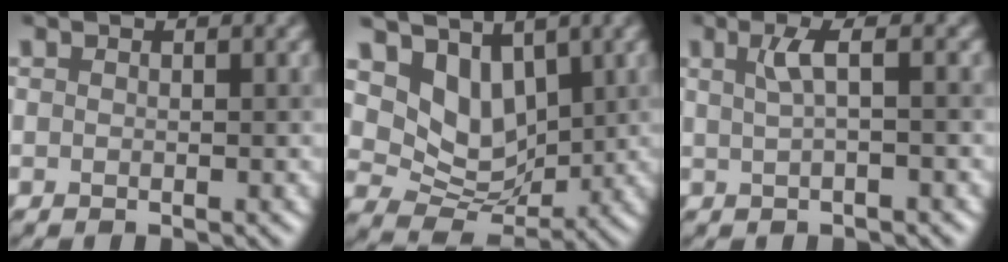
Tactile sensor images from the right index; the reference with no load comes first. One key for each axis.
{"total": 4.7, "fx": 2.5, "fy": 3.4, "fz": 2.1, "tx": -0.054, "ty": -0.018, "tz": 0.044}
{"total": 2.0, "fx": 0.6, "fy": 0.5, "fz": 1.8, "tx": -0.040, "ty": 0.006, "tz": 0.012}